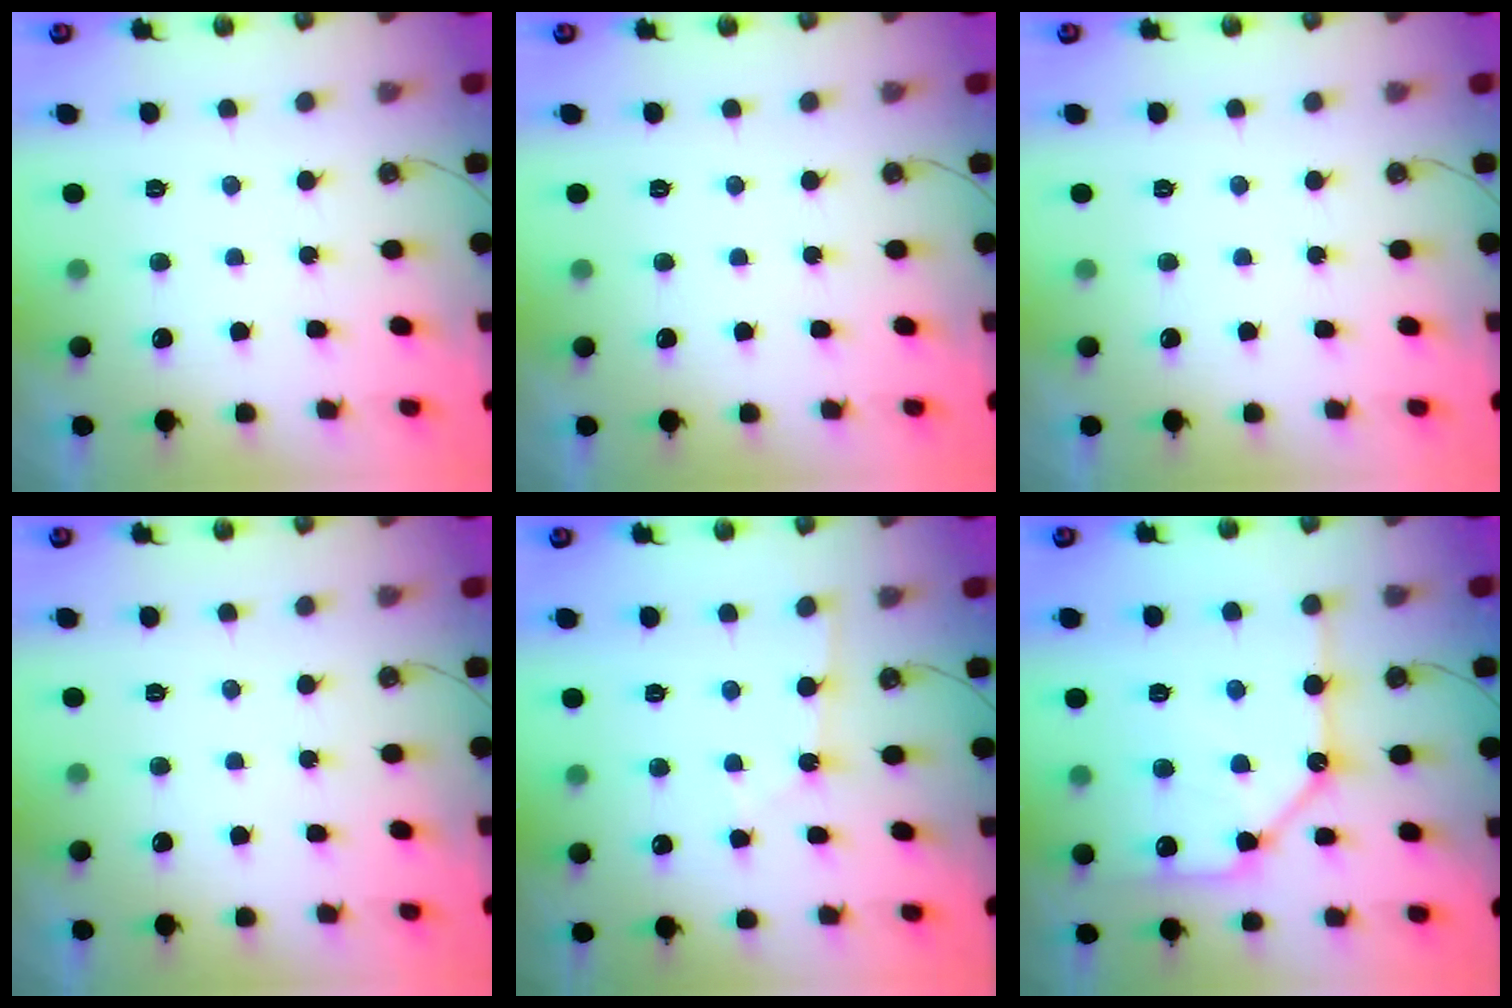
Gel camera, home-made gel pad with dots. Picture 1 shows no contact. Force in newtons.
{"total": 0.0}
{"total": 0.0}
{"total": 0.0}
{"total": 2.2, "press": 2.2, "slide": 0.4}
{"total": 16.5, "press": 16.4, "slide": 1.9}